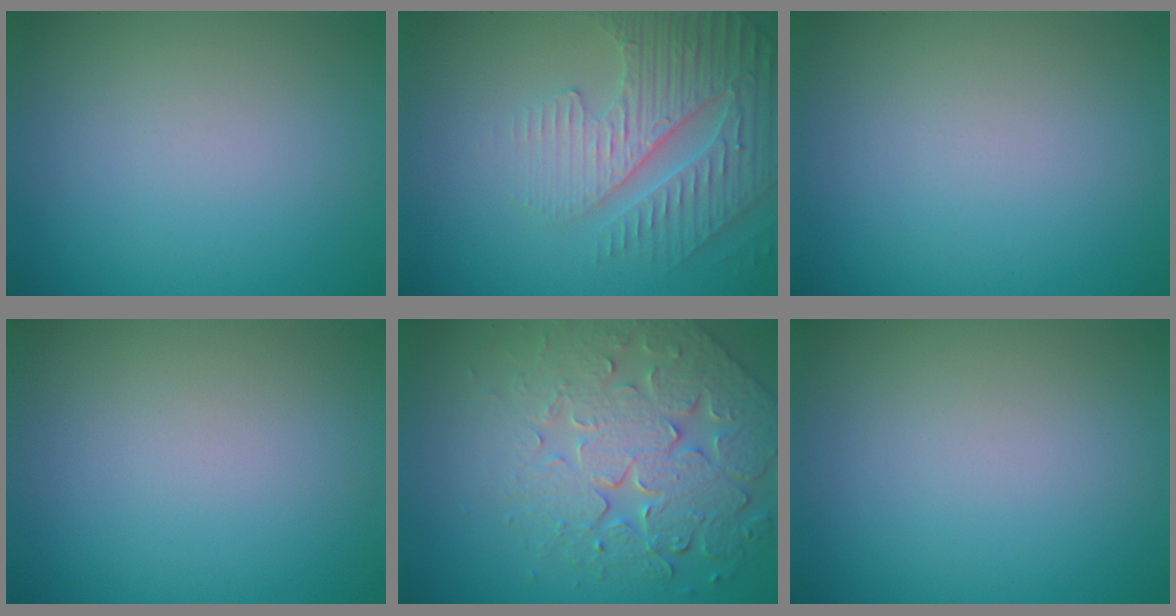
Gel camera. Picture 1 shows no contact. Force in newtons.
{"total": 4.6, "press": 4.1, "slide": 2.0}
{"total": 0.0}
{"total": 0.0}
{"total": 7.7, "press": 5.8, "slide": 5.0}
{"total": 0.0}